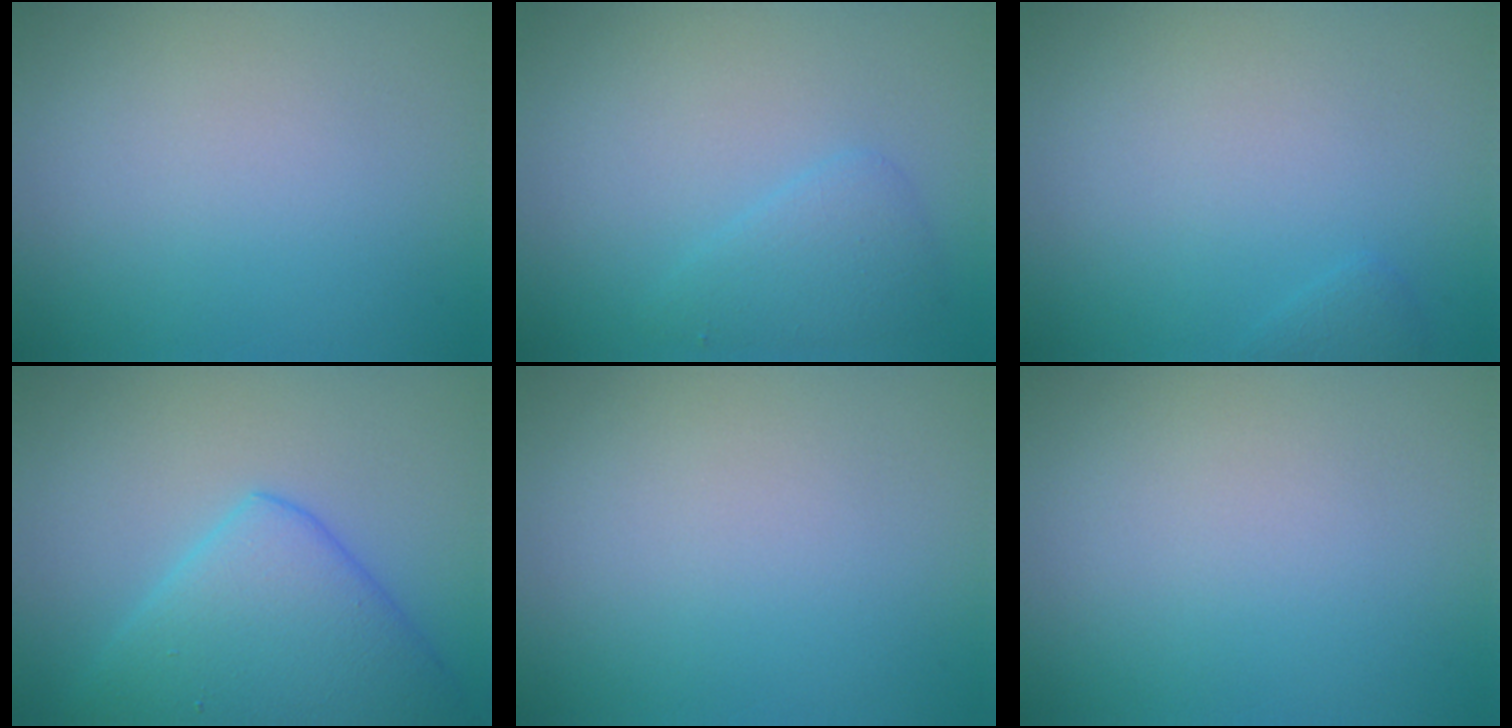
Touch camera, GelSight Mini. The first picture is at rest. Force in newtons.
{"total": 2.1, "press": 2.1, "slide": 0.1}
{"total": 0.7, "press": 0.7, "slide": 0.1}
{"total": 7.1, "press": 7.1, "slide": 0.3}
{"total": 0.0}
{"total": 0.0}